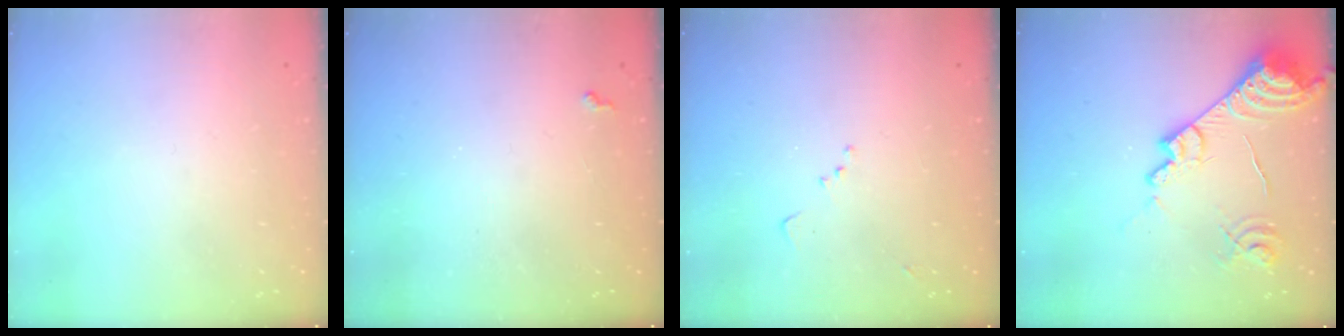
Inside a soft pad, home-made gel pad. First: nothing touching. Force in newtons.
{"total": 4.1, "press": 4.0, "slide": 0.7}
{"total": 7.9, "press": 7.8, "slide": 0.9}
{"total": 17.1, "press": 17.0, "slide": 1.8}